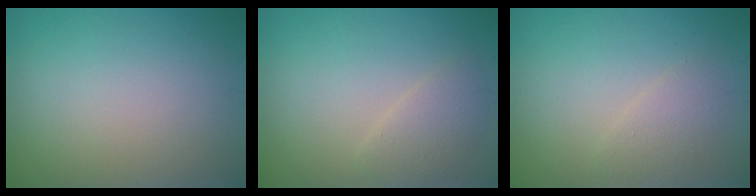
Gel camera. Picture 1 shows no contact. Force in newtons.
{"total": 2.0, "press": 2.0, "slide": 0.2}
{"total": 1.5, "press": 1.5, "slide": 0.1}